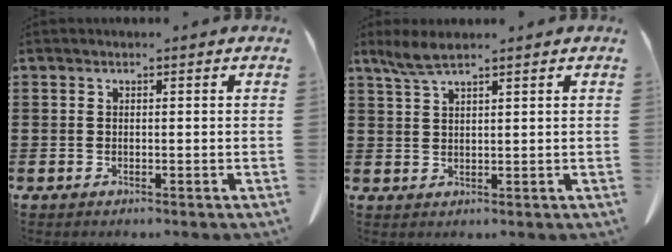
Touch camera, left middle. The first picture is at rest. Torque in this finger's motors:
{"motor_torque": [0.25, -0.03, 0.09, 0.03]}